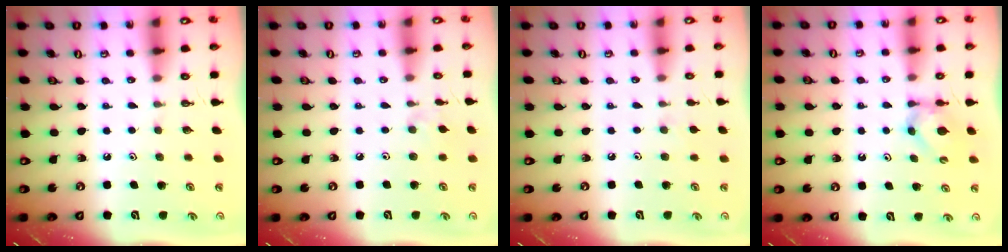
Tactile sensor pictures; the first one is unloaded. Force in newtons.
{"total": 1.8, "press": 1.7, "slide": 0.4}
{"total": 4.7, "press": 4.7, "slide": 0.7}
{"total": 3.9, "press": 3.8, "slide": 0.8}